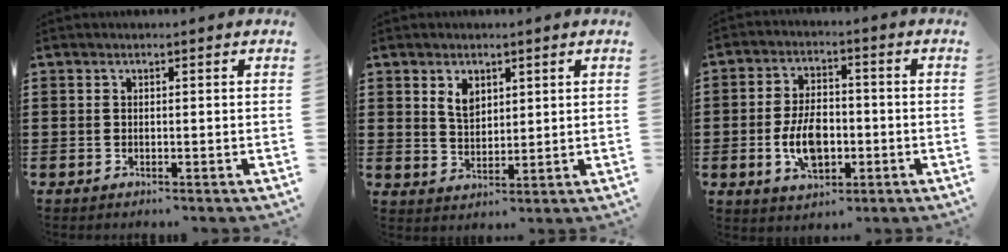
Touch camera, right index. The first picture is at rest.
{"total": 3.5, "force": [1.8, 2.2, 2.1], "torque": [-0.049, 0.008, 0.033]}
{"total": 7.9, "force": [-1.8, 4.7, 6.1], "torque": [-0.110, 0.002, -0.037]}